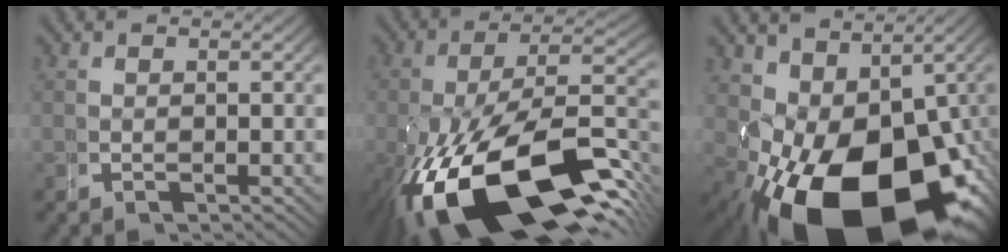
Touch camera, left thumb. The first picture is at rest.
{"total": 18.8, "force": [-6.2, 9.9, 14.7], "torque": [-0.273, -0.055, -0.062]}
{"total": 17.3, "force": [-5.1, 10.0, 13.1], "torque": [-0.246, -0.078, -0.037]}